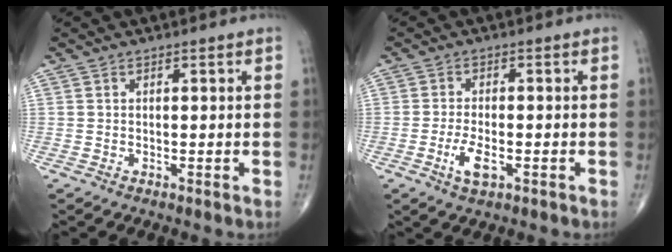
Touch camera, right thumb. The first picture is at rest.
{"total": 4.6, "force": [-1.7, 1.9, 3.8], "torque": [-0.076, 0.002, -0.030]}